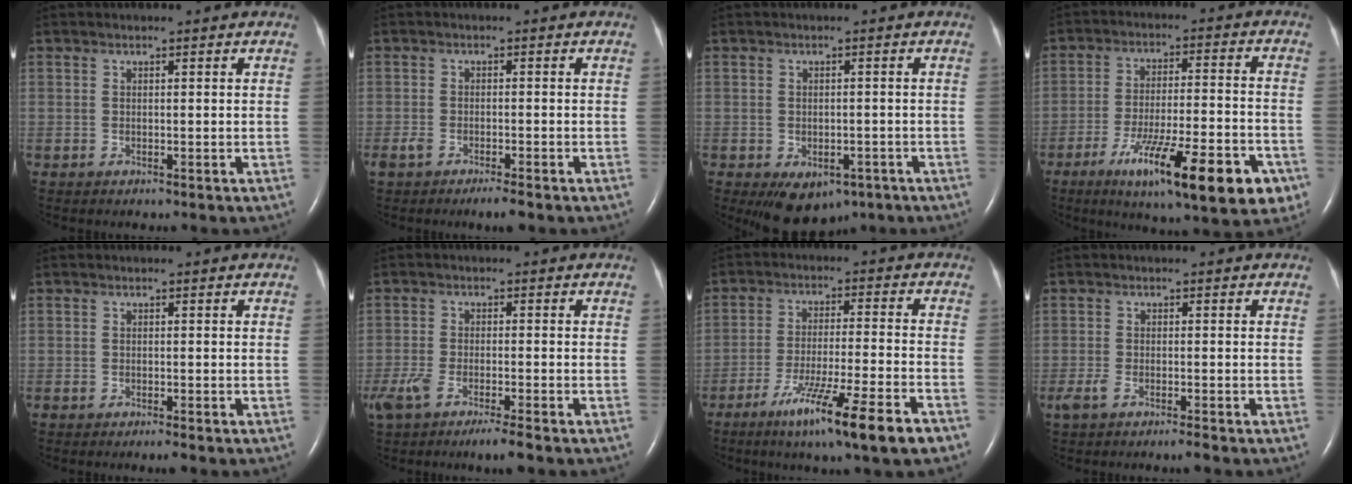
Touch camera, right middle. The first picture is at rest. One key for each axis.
{"total": 3.5, "fx": -2.4, "fy": 0.6, "fz": 2.4, "tx": -0.046, "ty": -0.006, "tz": -0.041}
{"total": 7.1, "fx": -4.2, "fy": 4.4, "fz": 3.6, "tx": -0.049, "ty": 0.001, "tz": -0.050}
{"total": 18.6, "fx": -9.7, "fy": 3.2, "fz": 15.5, "tx": -0.193, "ty": -0.016, "tz": -0.142}
{"total": 1.3, "fx": -1.0, "fy": 0.1, "fz": 0.8, "tx": -0.019, "ty": -0.004, "tz": -0.016}
{"total": 7.0, "fx": -4.7, "fy": 0.9, "fz": 5.1, "tx": -0.098, "ty": -0.013, "tz": -0.081}
{"total": 13.9, "fx": -8.6, "fy": -0.5, "fz": 10.9, "tx": -0.180, "ty": -0.040, "tz": -0.138}
{"total": 2.9, "fx": -2.0, "fy": 0.4, "fz": 2.1, "tx": -0.048, "ty": -0.006, "tz": -0.040}